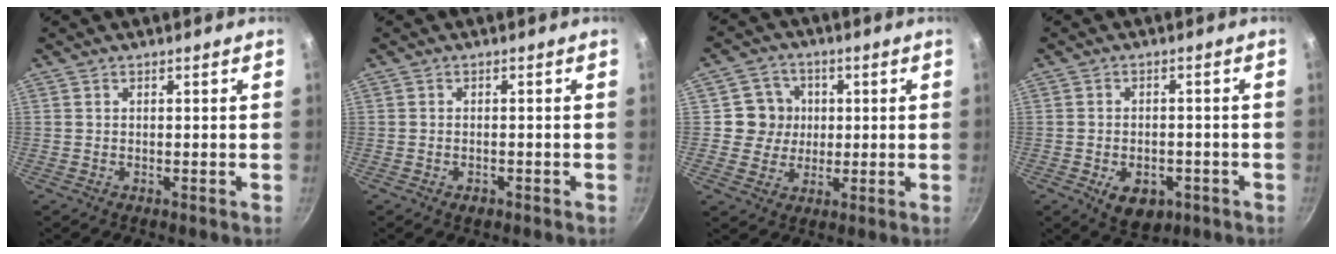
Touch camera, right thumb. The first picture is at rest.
{"total": 1.5, "force": [-0.9, 0.8, 0.9], "torque": [-0.017, 0.003, -0.013]}
{"total": 7.1, "force": [0.8, 6.8, 1.6], "torque": [0.015, 0.005, 0.003]}
{"total": 7.5, "force": [-3.0, 4.8, 4.9], "torque": [-0.049, 0.007, -0.035]}